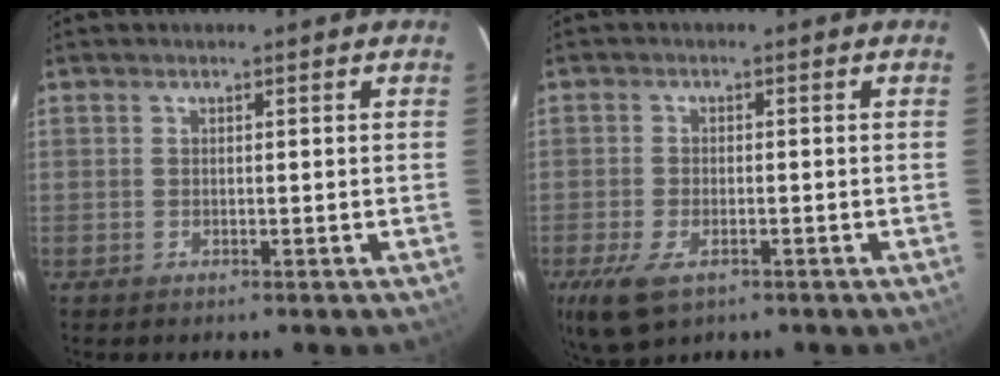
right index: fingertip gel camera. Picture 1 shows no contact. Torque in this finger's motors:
{"motor_torque": [0.65, -0.53, 0.36, 0.08]}